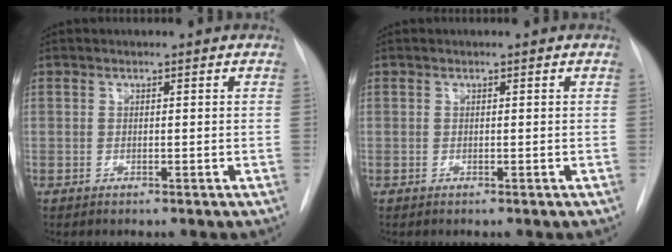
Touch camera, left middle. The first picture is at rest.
{"total": 0.0}